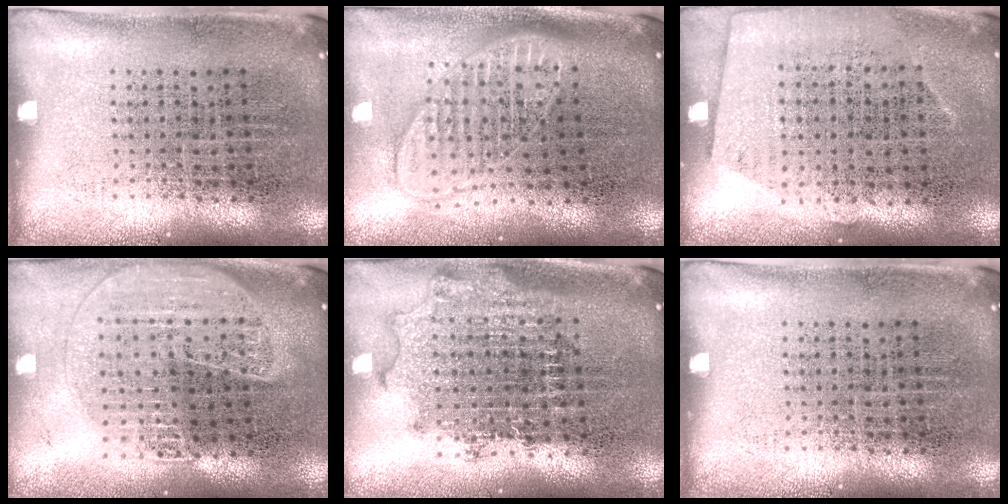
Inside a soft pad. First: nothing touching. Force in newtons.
{"total": 1.9, "press": 1.6, "slide": 1.1}
{"total": 0.6, "press": 0.2, "slide": 0.6}
{"total": 1.8, "press": 1.7, "slide": 0.7}
{"total": 1.9, "press": 1.5, "slide": 1.1}
{"total": 0.0}